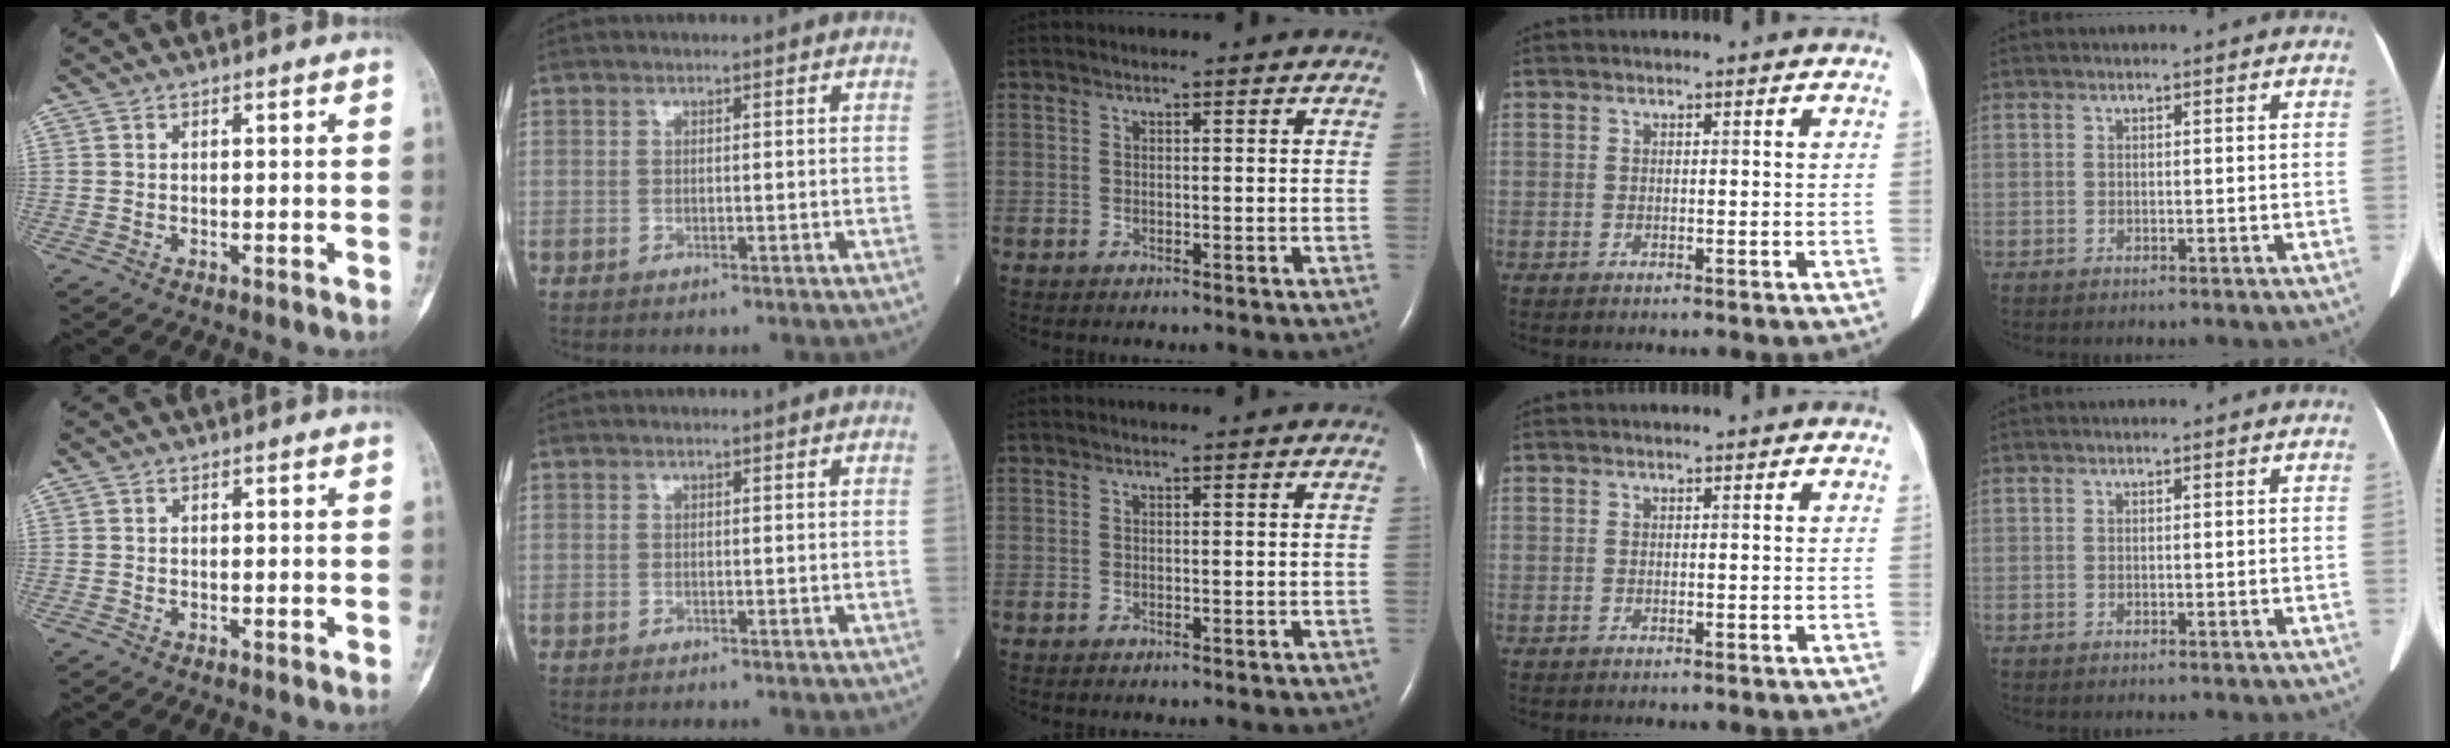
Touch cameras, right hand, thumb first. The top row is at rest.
{}